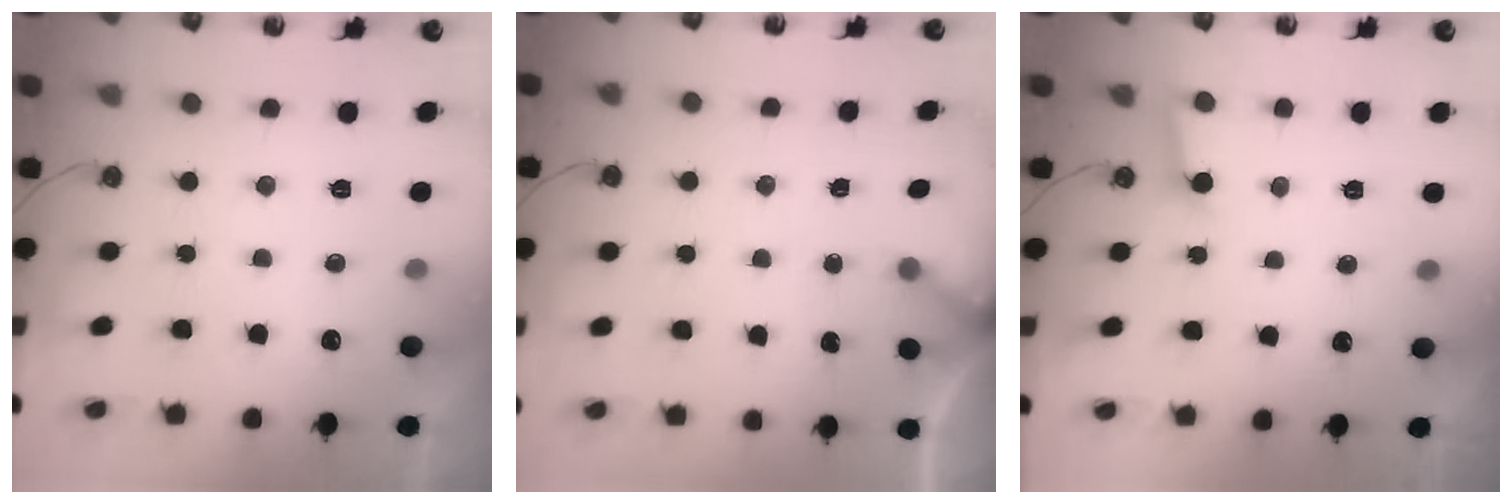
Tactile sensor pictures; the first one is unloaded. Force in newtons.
{"total": 2.3, "press": 2.3, "slide": 0.2}
{"total": 3.0, "press": 2.9, "slide": 0.3}